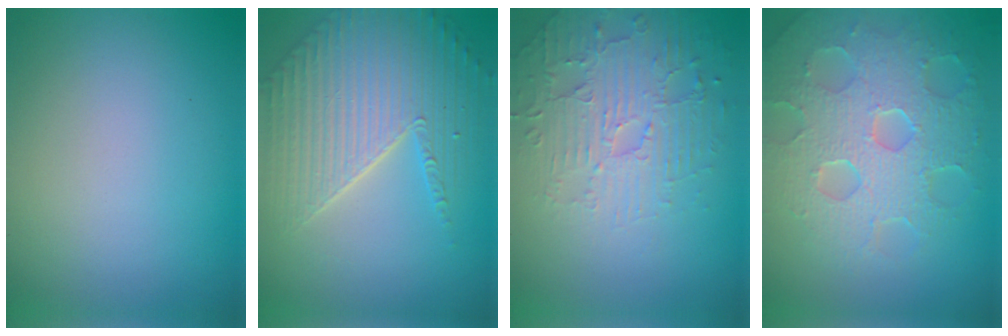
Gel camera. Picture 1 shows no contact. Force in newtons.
{"total": 5.2, "press": 4.8, "slide": 2.1}
{"total": 4.7, "press": 3.7, "slide": 2.9}
{"total": 8.5, "press": 5.9, "slide": 6.1}